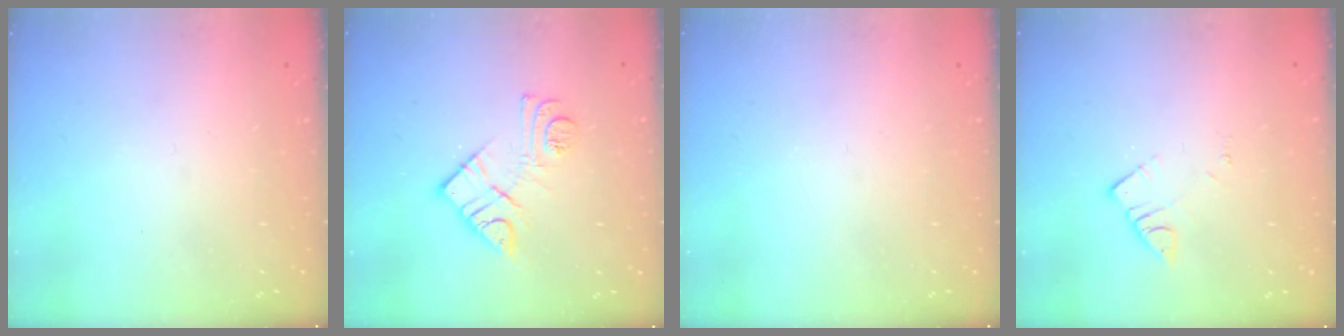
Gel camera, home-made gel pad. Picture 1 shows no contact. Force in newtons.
{"total": 11.1, "press": 11.0, "slide": 0.8}
{"total": 0.0}
{"total": 3.5, "press": 3.5, "slide": 0.2}